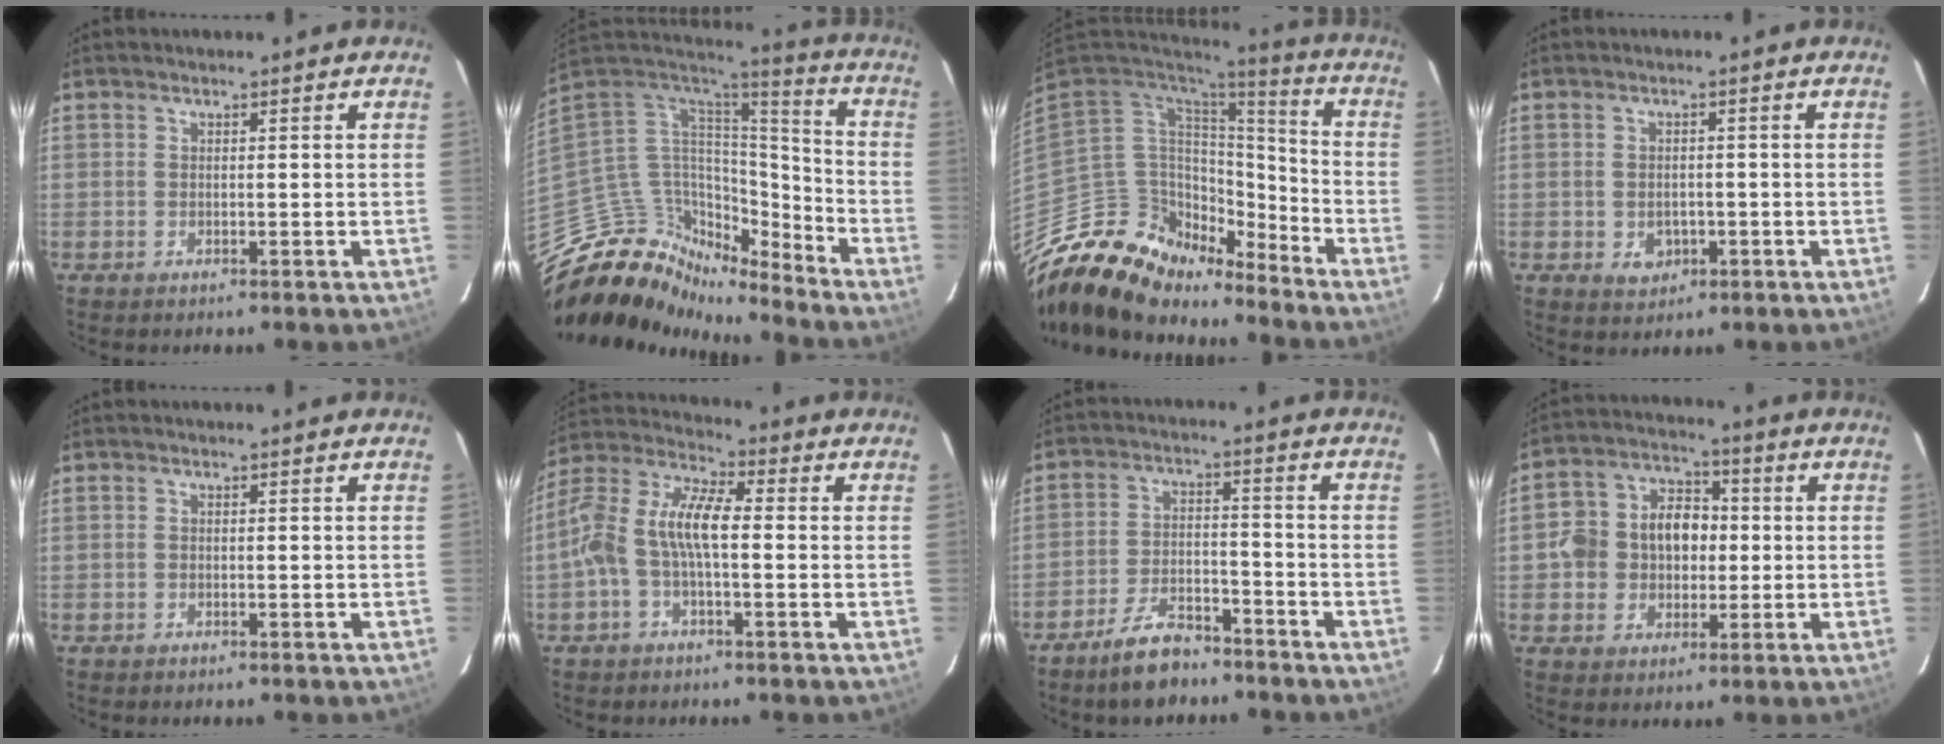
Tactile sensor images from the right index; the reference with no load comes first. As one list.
[{"total": 14.0, "force": [-12.8, 5.2, 2.4], "torque": [-0.058, 0.035, -0.245]}, {"total": 18.0, "force": [-14.9, 7.7, 6.5], "torque": [-0.138, 0.002, -0.266]}, {"total": 3.9, "force": [-1.1, 3.2, 1.8], "torque": [-0.036, 0.000, -0.006]}, {"total": 0.0}, {"total": 10.7, "force": [-0.9, 4.0, 9.9], "torque": [-0.212, 0.022, -0.023]}, {"total": 8.8, "force": [-7.0, 3.5, 4.1], "torque": [-0.096, 0.012, -0.116]}, {"total": 10.2, "force": [0.0, 8.9, 4.9], "torque": [-0.109, 0.035, 0.000]}]